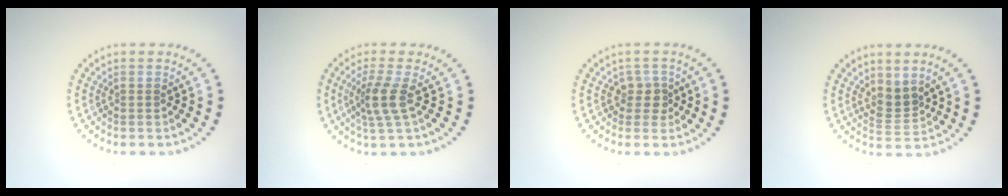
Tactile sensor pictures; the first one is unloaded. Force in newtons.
{"total": 2.7, "press": 2.1, "slide": 1.7}
{"total": 1.8, "press": 1.4, "slide": 1.1}
{"total": 2.2, "press": 1.6, "slide": 1.6}